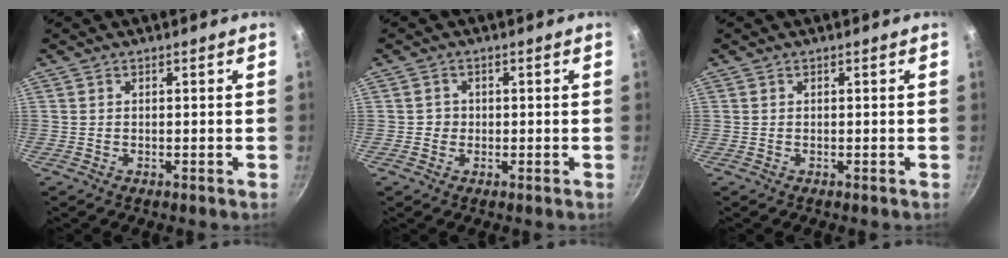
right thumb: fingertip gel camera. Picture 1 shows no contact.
{"total": 1.5, "force": [-0.2, 1.5, 0.3], "torque": [0.007, 0.000, -0.006]}
{"total": 0.0}